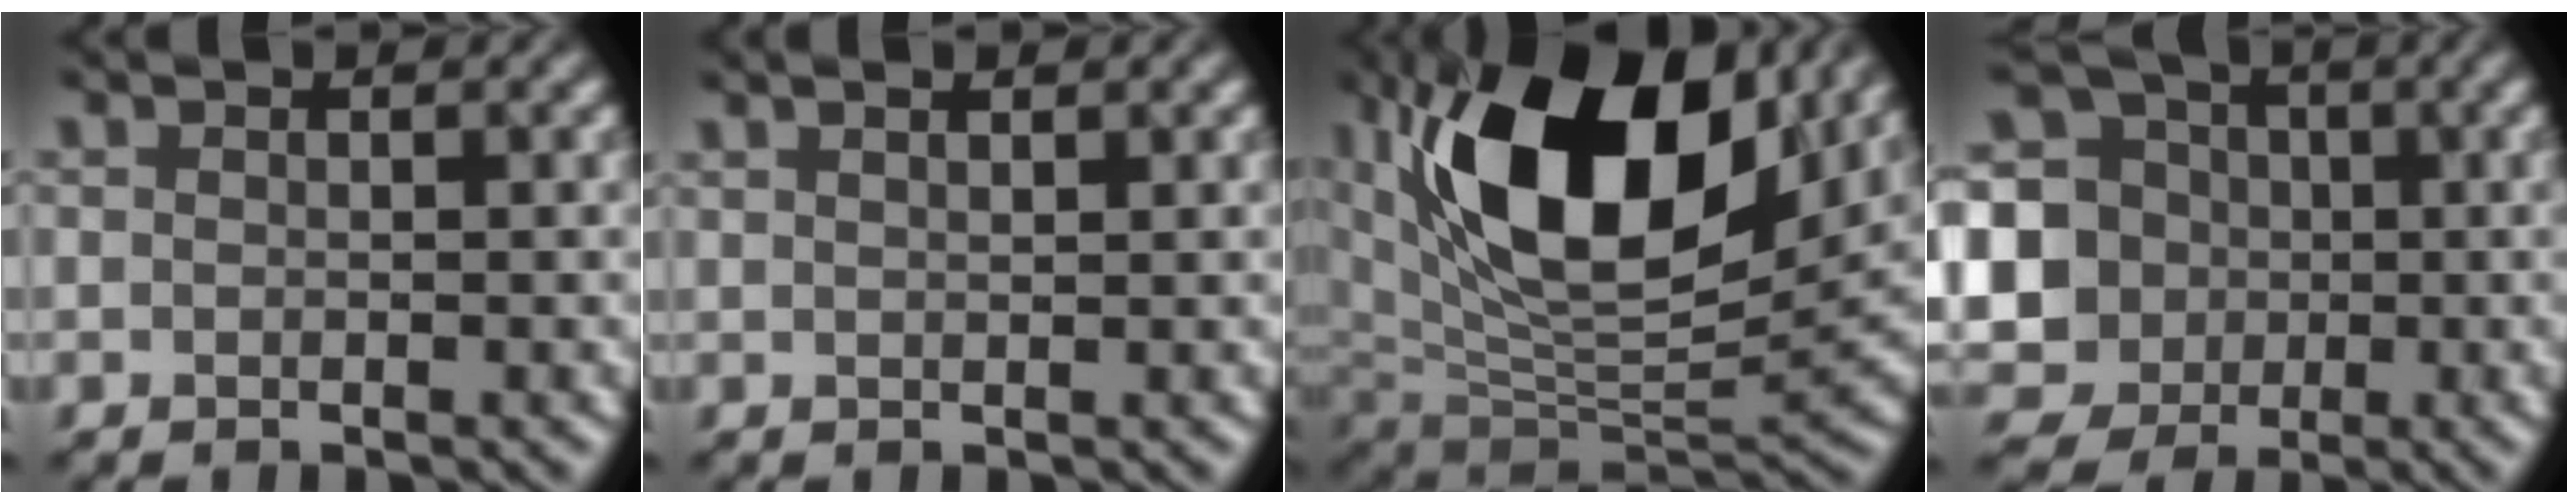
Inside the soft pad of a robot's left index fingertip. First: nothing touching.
{"total": 1.1, "force": [0.8, 0.0, 0.7], "torque": [-0.009, 0.002, 0.010]}
{"total": 16.0, "force": [5.9, 8.0, 12.5], "torque": [-0.215, 0.003, 0.103]}
{"total": 13.8, "force": [-0.9, 13.0, 4.4], "torque": [-0.159, 0.017, -0.038]}